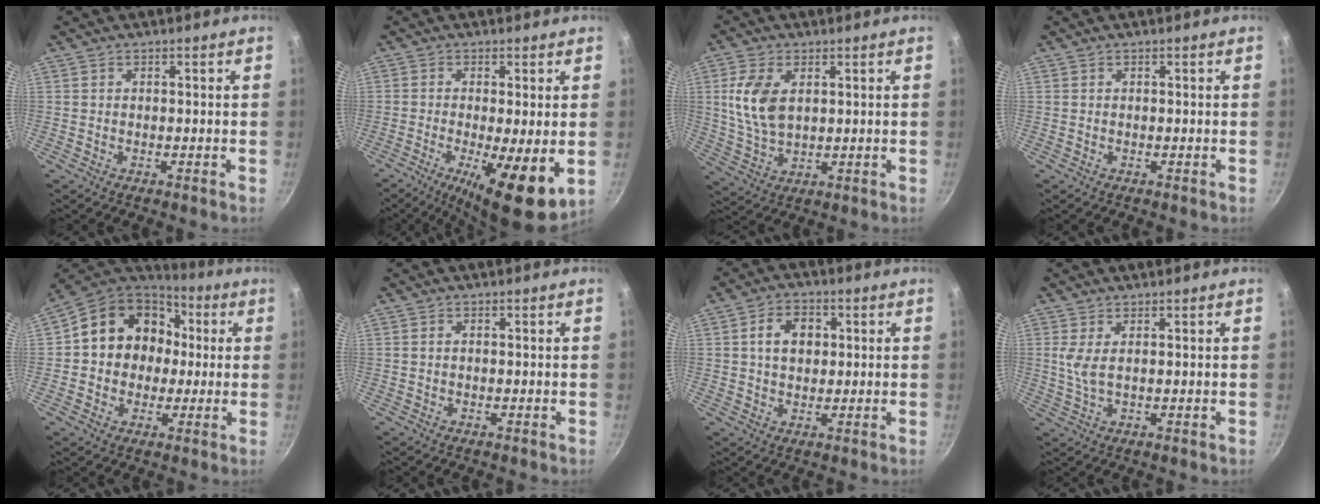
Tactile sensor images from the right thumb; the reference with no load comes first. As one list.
[{"total": 11.4, "force": [-2.3, 2.7, 10.8], "torque": [-0.178, -0.014, -0.032]}, {"total": 9.4, "force": [2.1, 5.6, 7.2], "torque": [-0.139, -0.014, 0.045]}, {"total": 0.0}, {"total": 16.6, "force": [1.9, 14.2, 8.4], "torque": [-0.105, 0.036, 0.020]}, {"total": 0.6, "force": [0.1, 0.3, 0.5], "torque": [-0.009, 0.002, 0.001]}, {"total": 6.9, "force": [1.3, 5.1, 4.4], "torque": [-0.052, 0.008, 0.017]}, {"total": 3.5, "force": [1.1, 1.0, 3.1], "torque": [-0.071, -0.007, 0.025]}]